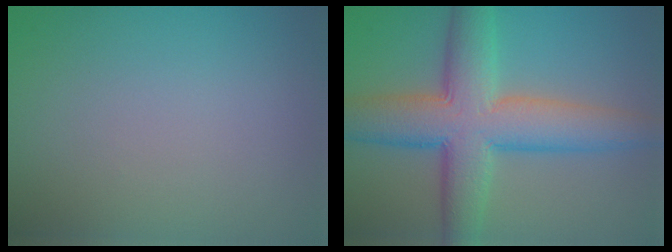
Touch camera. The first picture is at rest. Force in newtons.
{"total": 9.5, "press": 9.5, "slide": 0.0}